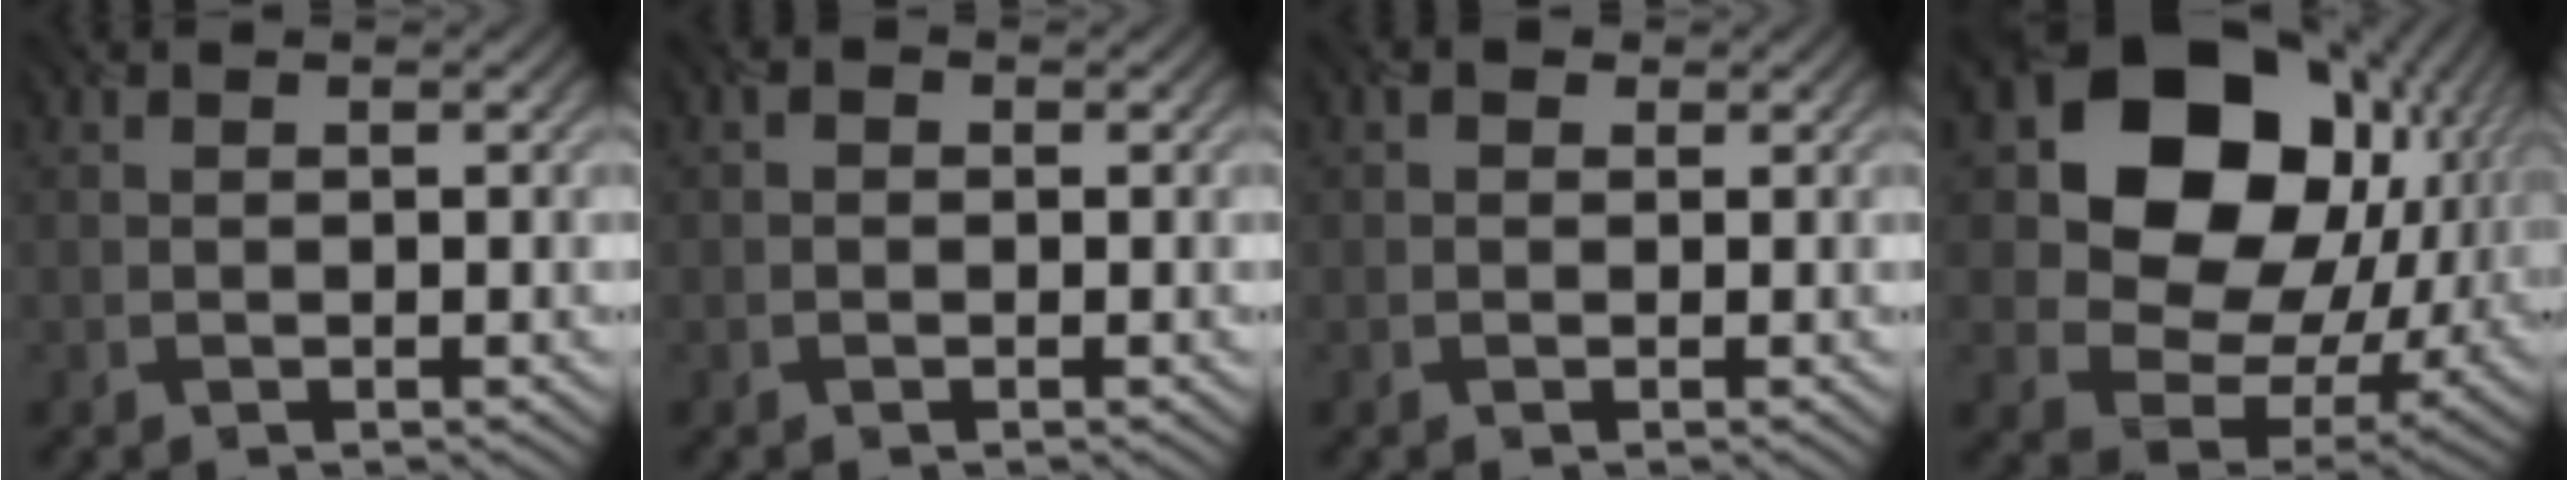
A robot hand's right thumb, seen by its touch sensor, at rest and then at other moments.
{"total": 0.6, "force": [-0.2, 0.6, 0.1], "torque": [0.001, 0.002, -0.006]}
{"total": 0.8, "force": [0.3, 0.7, 0.3], "torque": [-0.006, 0.002, 0.004]}
{"total": 16.8, "force": [4.4, 13.3, 9.3], "torque": [-0.167, -0.010, 0.091]}